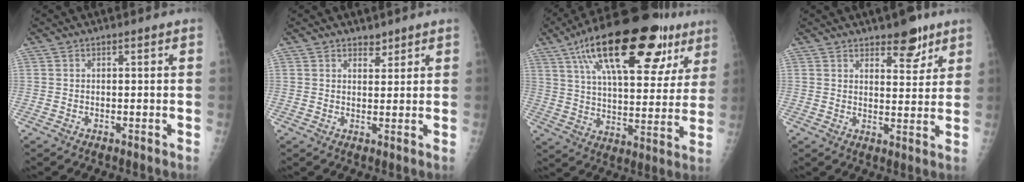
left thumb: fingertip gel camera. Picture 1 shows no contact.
{"total": 2.3, "force": [1.9, 1.3, 0.4], "torque": [0.010, -0.013, 0.026]}
{"total": 28.6, "force": [15.0, 11.6, 21.3], "torque": [-0.305, -0.008, 0.233]}
{"total": 6.8, "force": [4.8, 3.0, 3.7], "torque": [-0.023, -0.031, 0.068]}